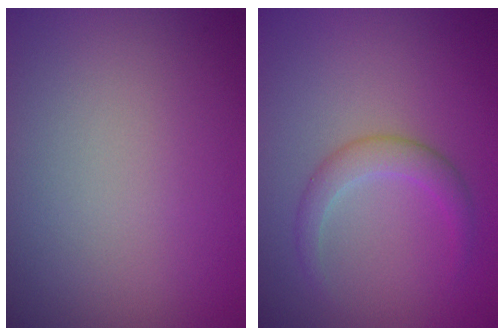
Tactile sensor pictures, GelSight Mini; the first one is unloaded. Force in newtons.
{"total": 2.3, "press": 2.3, "slide": 0.1}